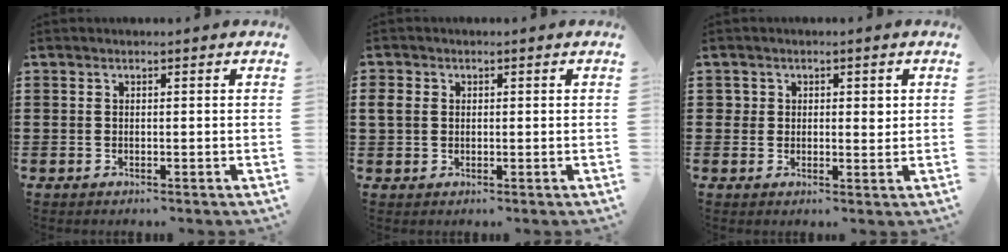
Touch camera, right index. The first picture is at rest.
{"total": 2.2, "force": [0.3, 1.9, 1.0], "torque": [-0.032, 0.005, 0.002]}
{"total": 2.2, "force": [0.6, 1.9, 1.0], "torque": [-0.018, 0.008, 0.007]}